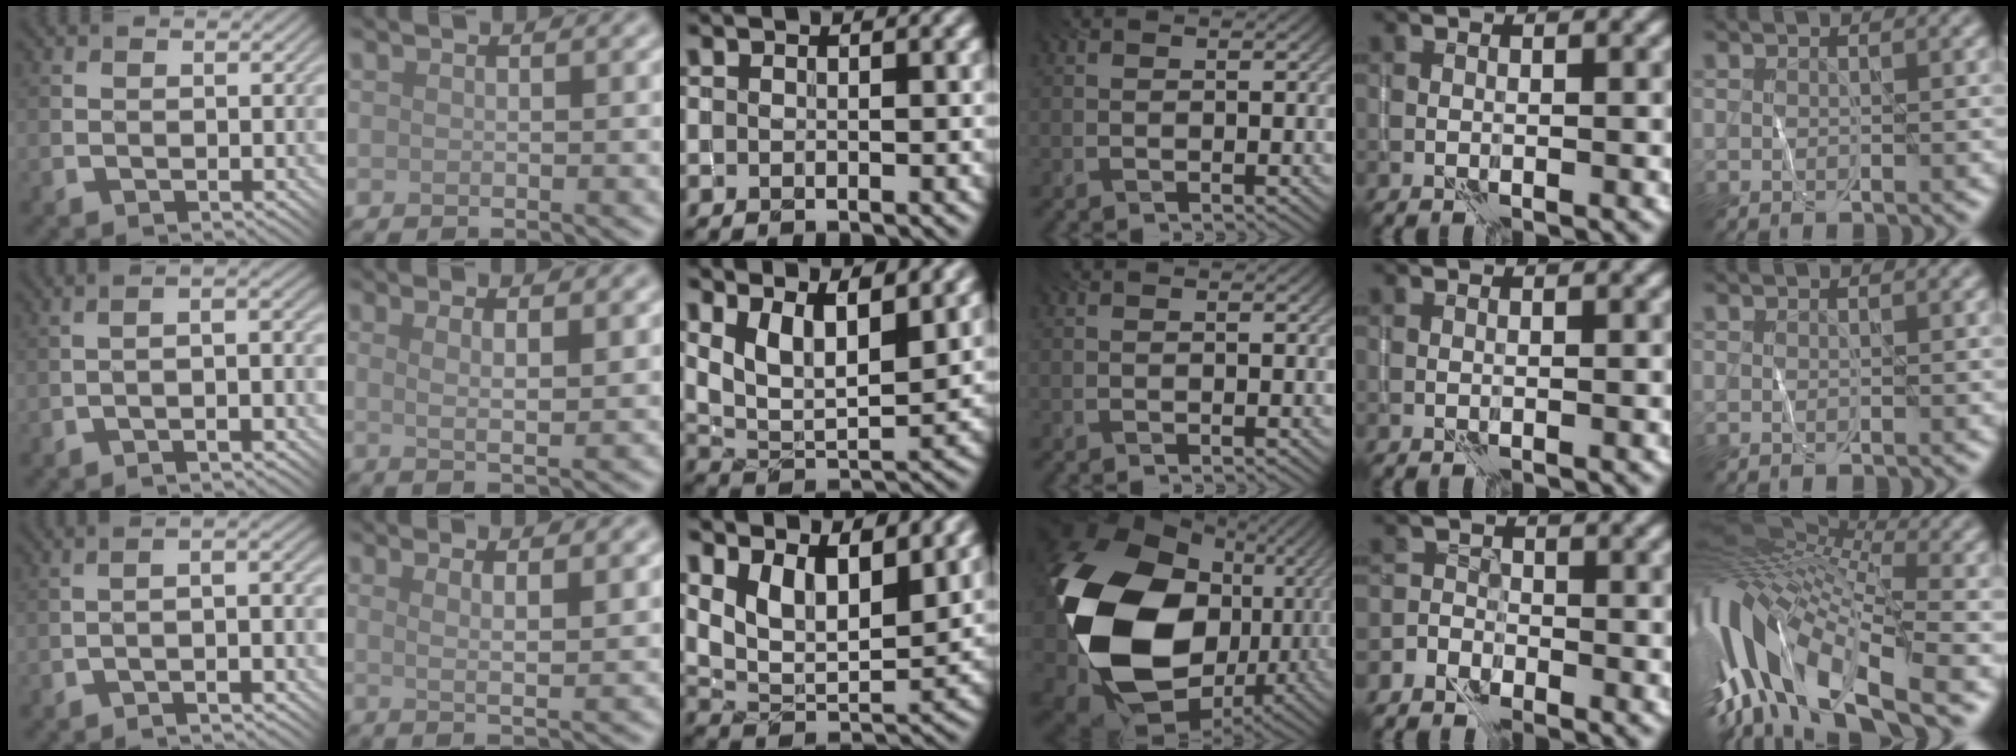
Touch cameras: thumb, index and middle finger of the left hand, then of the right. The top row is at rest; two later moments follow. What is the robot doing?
{"motion": "wrap", "object": "yarn"}